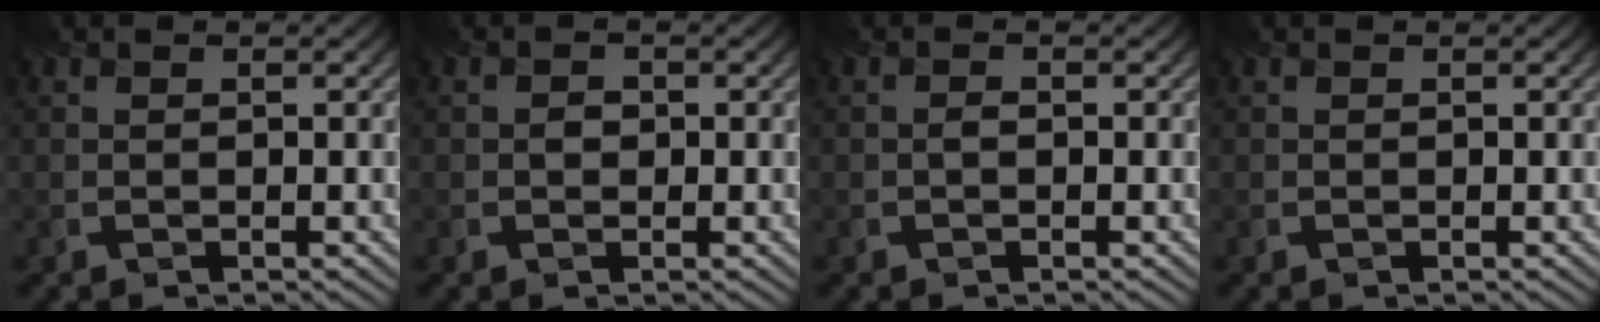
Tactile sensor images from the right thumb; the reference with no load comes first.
{"total": 1.1, "force": [-0.1, 0.9, 0.5], "torque": [-0.007, -0.004, -0.005]}
{"total": 0.7, "force": [-0.2, 0.4, 0.5], "torque": [-0.011, 0.002, -0.004]}
{"total": 0.0}